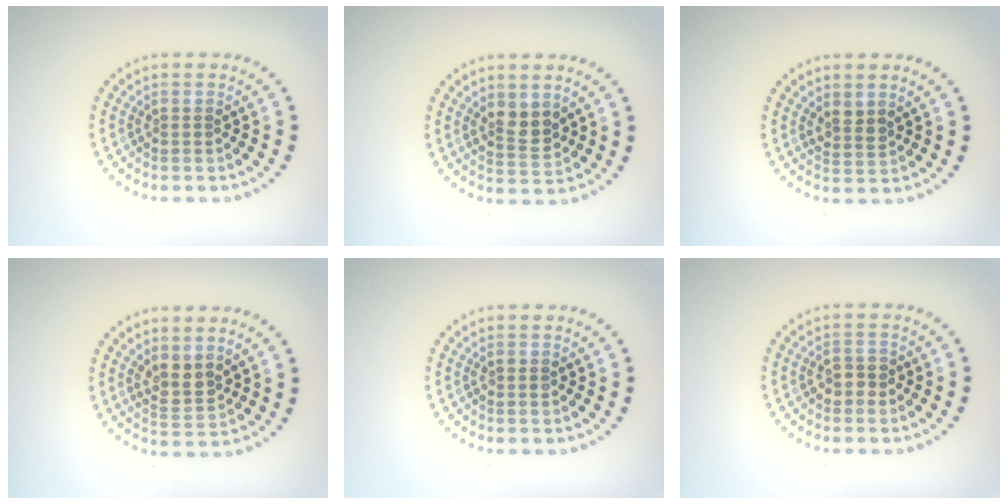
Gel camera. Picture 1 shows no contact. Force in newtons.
{"total": 2.6, "press": 2.5, "slide": 0.9}
{"total": 1.5, "press": 1.2, "slide": 0.9}
{"total": 2.3, "press": 2.0, "slide": 1.2}
{"total": 1.0, "press": 1.0, "slide": 0.0}
{"total": 1.6, "press": 1.6, "slide": 0.4}